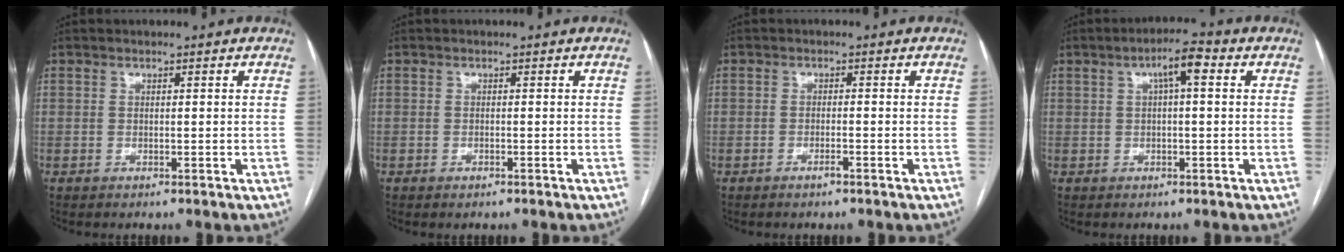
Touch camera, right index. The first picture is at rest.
{"total": 0.5, "force": [-0.4, 0.2, 0.3], "torque": [-0.007, -0.001, -0.003]}
{"total": 1.3, "force": [-0.9, 0.1, 1.0], "torque": [-0.019, 0.000, -0.015]}
{"total": 4.7, "force": [1.4, 0.9, 4.4], "torque": [-0.077, 0.018, 0.021]}